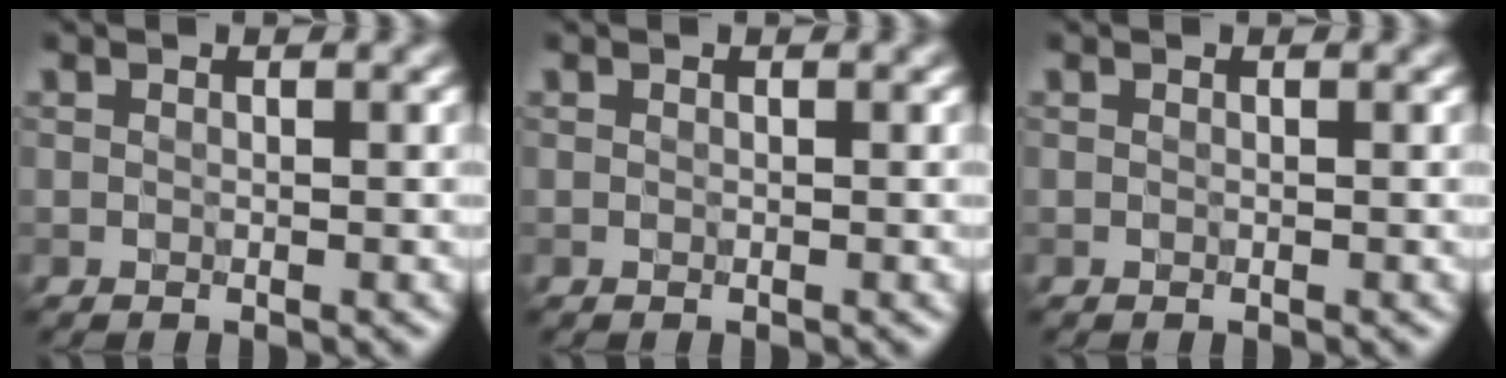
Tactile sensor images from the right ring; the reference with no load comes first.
{"total": 0.0}
{"total": 0.0}